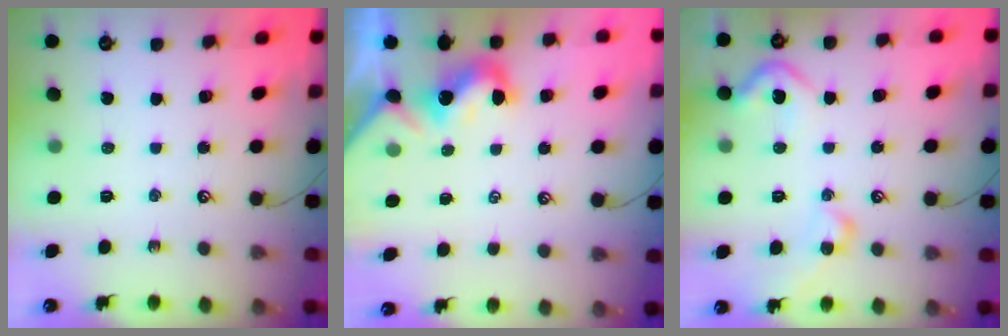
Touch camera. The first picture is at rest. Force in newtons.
{"total": 0.0}
{"total": 9.4, "press": 9.3, "slide": 1.6}